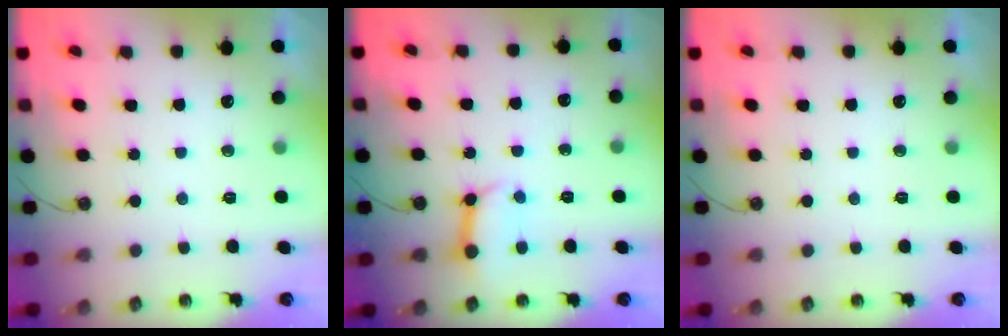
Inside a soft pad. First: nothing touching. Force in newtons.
{"total": 9.1, "press": 9.0, "slide": 1.2}
{"total": 0.0}